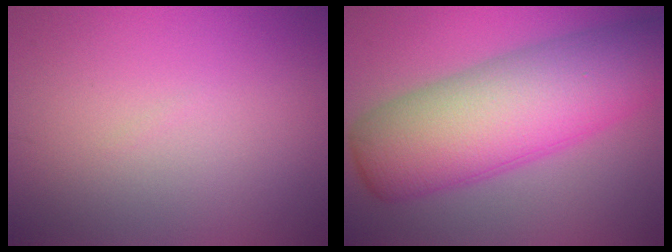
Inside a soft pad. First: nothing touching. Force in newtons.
{"total": 11.5, "press": 11.5, "slide": 0.2}